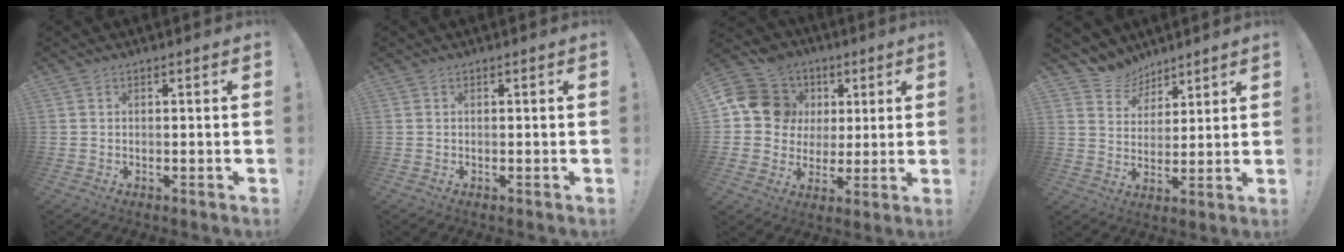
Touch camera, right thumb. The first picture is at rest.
{"total": 0.0}
{"total": 15.1, "force": [3.7, 13.5, 5.8], "torque": [-0.082, -0.004, 0.086]}
{"total": 8.6, "force": [7.0, 5.1, 0.6], "torque": [-0.030, -0.055, 0.140]}